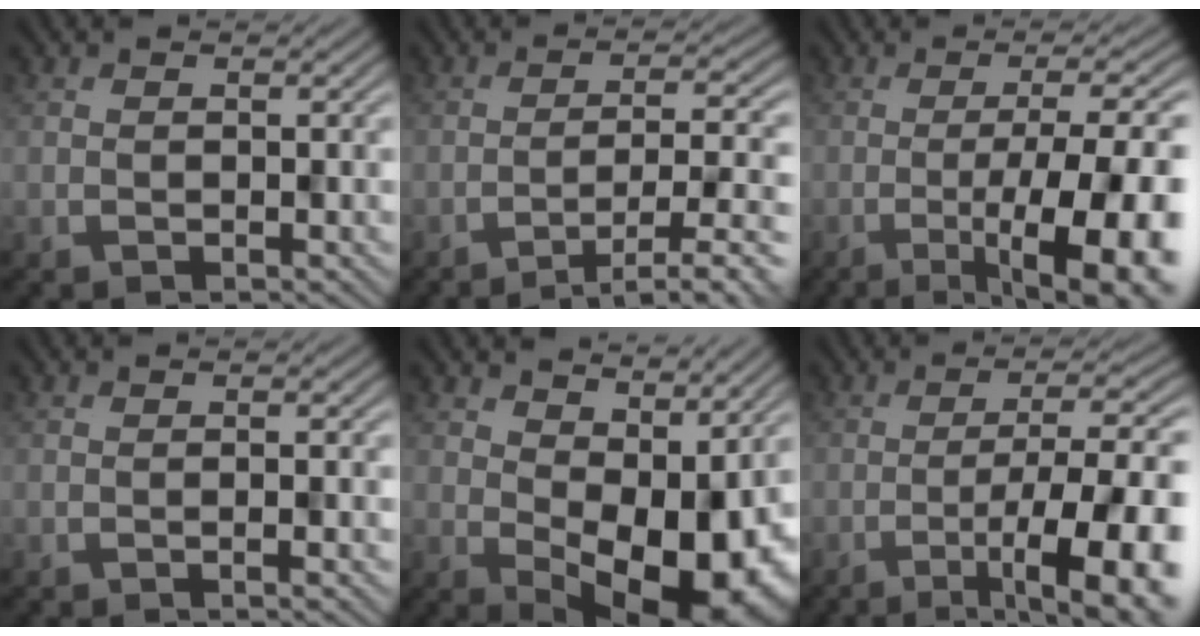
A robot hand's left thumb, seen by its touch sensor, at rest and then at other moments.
{"total": 8.5, "force": [-5.2, 1.6, 6.6], "torque": [-0.094, 0.010, -0.068]}
{"total": 14.7, "force": [-4.5, 4.0, 13.4], "torque": [-0.156, 0.000, -0.059]}
{"total": 1.8, "force": [-0.3, 0.0, 1.8], "torque": [-0.021, 0.003, -0.011]}
{"total": 11.7, "force": [1.5, 6.5, 9.6], "torque": [-0.125, -0.014, 0.045]}
{"total": 13.2, "force": [-4.8, 3.4, 11.9], "torque": [-0.147, 0.004, -0.065]}